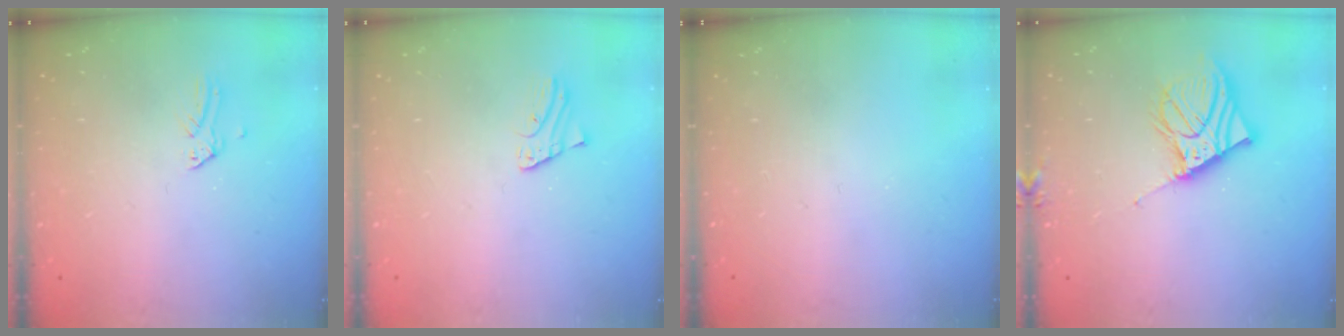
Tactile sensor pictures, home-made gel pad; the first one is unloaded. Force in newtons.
{"total": 1.2, "press": 1.2, "slide": 0.1}
{"total": 0.0}
{"total": 11.5, "press": 11.3, "slide": 2.1}